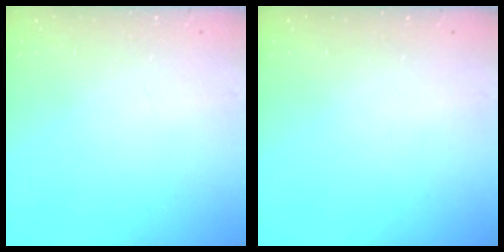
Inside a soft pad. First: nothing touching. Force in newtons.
{"total": 0.0}